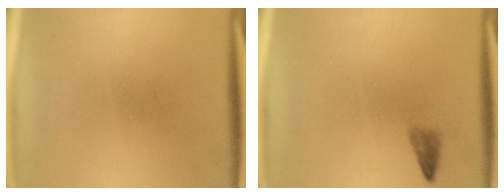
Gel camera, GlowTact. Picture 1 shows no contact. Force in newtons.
{"total": 1.2}